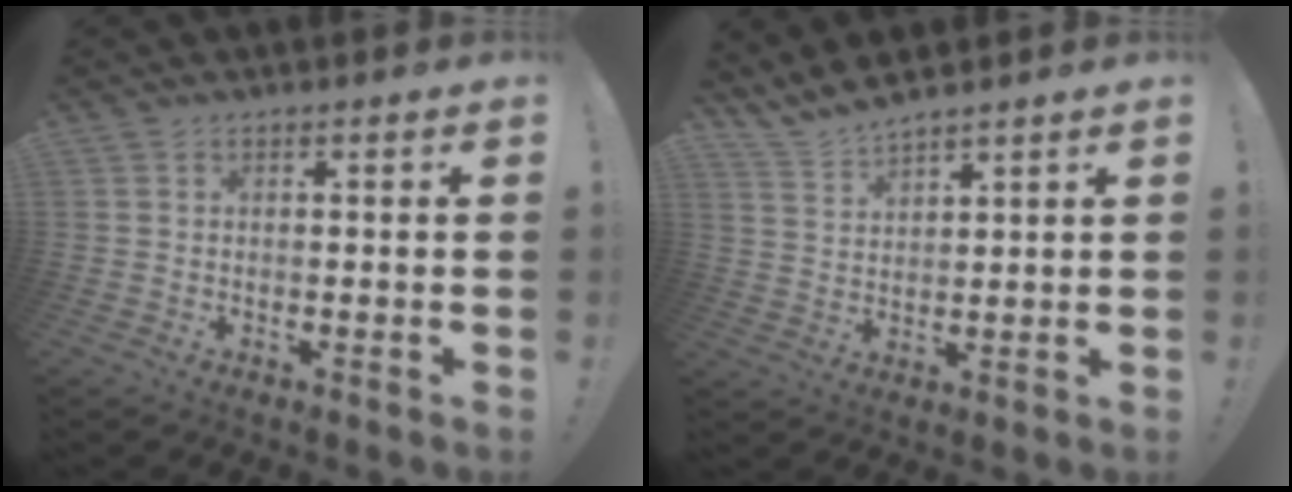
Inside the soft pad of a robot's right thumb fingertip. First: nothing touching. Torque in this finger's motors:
{"motor_torque": [-0.80, 0.96, 0.64, 0.67, 0.02]}